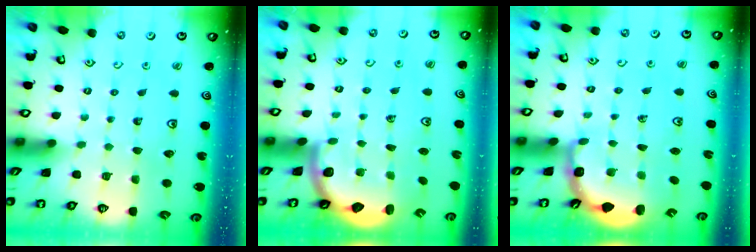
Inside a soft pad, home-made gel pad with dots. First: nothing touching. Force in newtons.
{"total": 2.6, "press": 2.3, "slide": 1.2}
{"total": 3.1, "press": 2.5, "slide": 1.9}